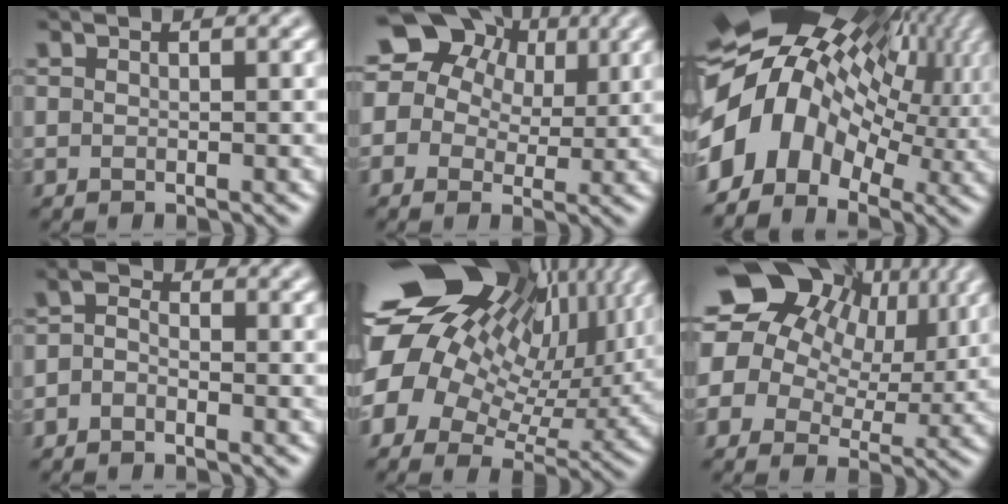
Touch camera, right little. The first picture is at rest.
{"total": 14.3, "force": [6.6, 10.5, 7.2], "torque": [-0.135, 0.048, 0.093]}
{"total": 15.0, "force": [0.4, 10.2, 11.0], "torque": [-0.222, 0.015, -0.002]}
{"total": 1.5, "force": [-0.9, 0.9, 0.9], "torque": [-0.016, 0.002, -0.023]}
{"total": 20.6, "force": [7.1, 13.5, 13.8], "torque": [-0.270, 0.021, 0.125]}
{"total": 15.7, "force": [6.9, 11.2, 8.5], "torque": [-0.173, 0.046, 0.104]}